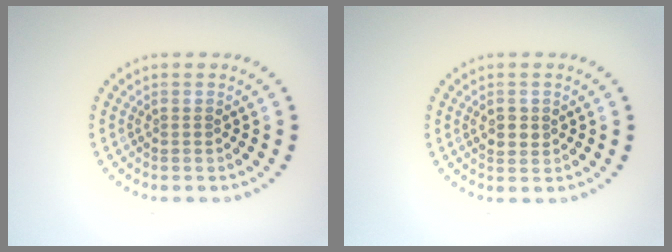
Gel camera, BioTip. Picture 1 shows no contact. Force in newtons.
{"total": 1.6, "press": 1.6, "slide": 0.3}